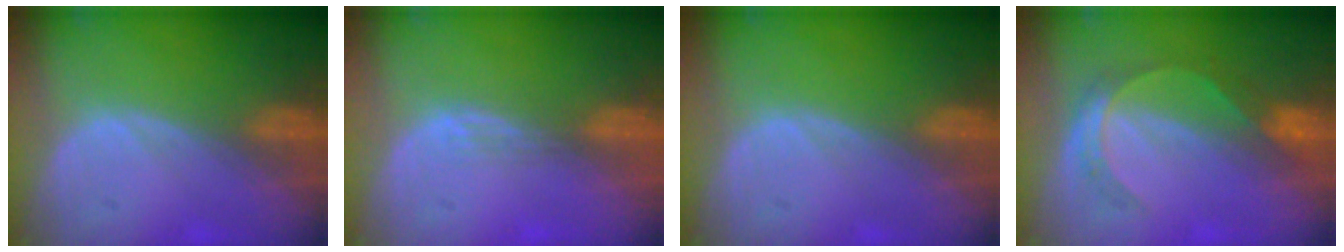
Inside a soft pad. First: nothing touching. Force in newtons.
{"total": 1.8, "press": 1.3, "slide": 1.2}
{"total": 0.0}
{"total": 5.3, "press": 5.0, "slide": 1.6}